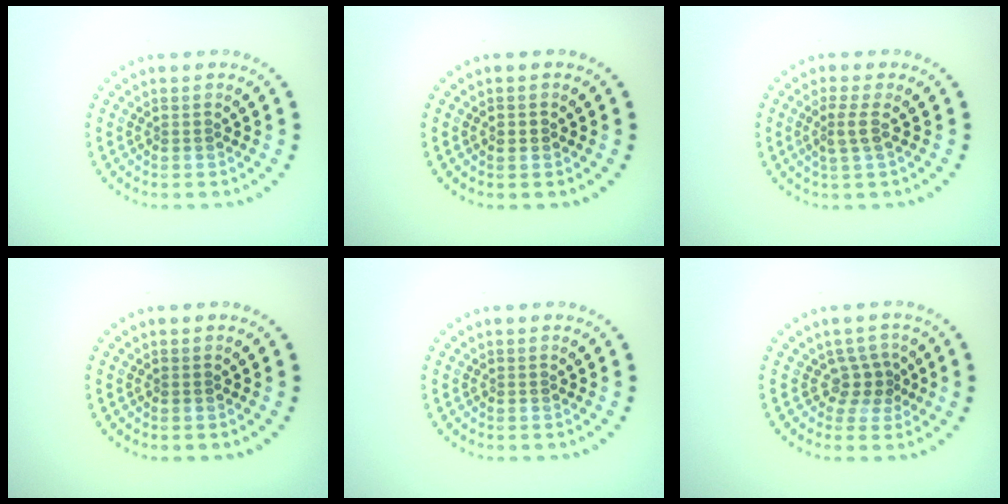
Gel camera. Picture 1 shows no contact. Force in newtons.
{"total": 1.1, "press": 1.1, "slide": 0.1}
{"total": 1.9, "press": 1.4, "slide": 1.3}
{"total": 0.0}
{"total": 0.0}
{"total": 2.2, "press": 1.5, "slide": 1.6}